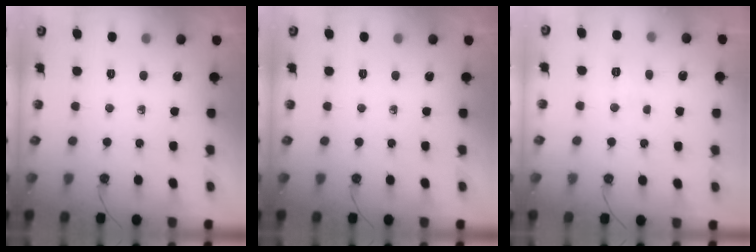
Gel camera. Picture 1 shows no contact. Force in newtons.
{"total": 0.0}
{"total": 3.0, "press": 2.9, "slide": 0.7}